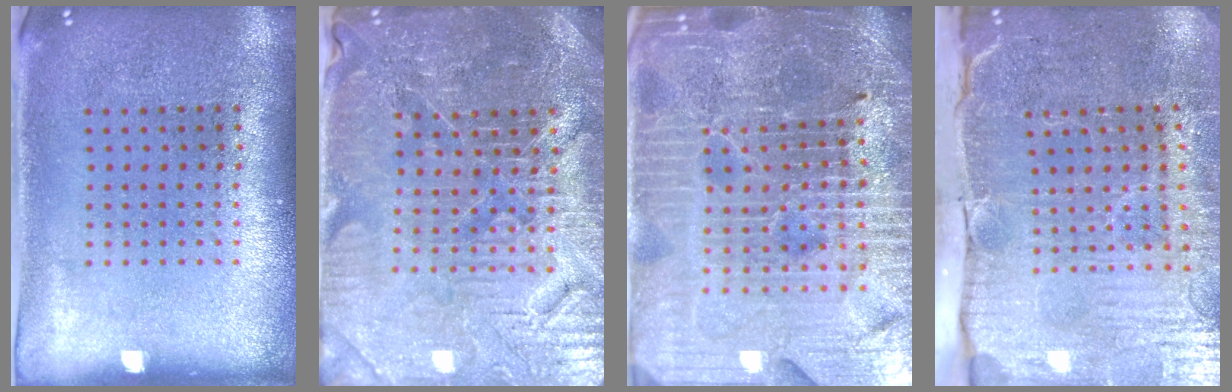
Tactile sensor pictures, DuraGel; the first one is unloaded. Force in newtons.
{"total": 4.6, "press": 4.4, "slide": 1.4}
{"total": 5.9, "press": 5.4, "slide": 2.4}
{"total": 4.8, "press": 4.3, "slide": 2.1}